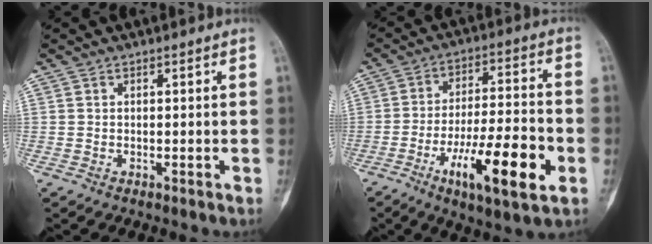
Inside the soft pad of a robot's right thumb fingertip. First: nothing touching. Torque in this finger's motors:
{"motor_torque": [1.39, 1.29, 1.18, -1.22, 0.42]}